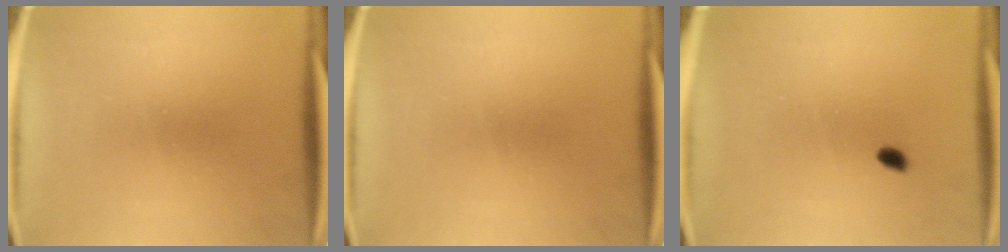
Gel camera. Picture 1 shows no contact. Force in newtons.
{"total": 0.0}
{"total": 1.3}